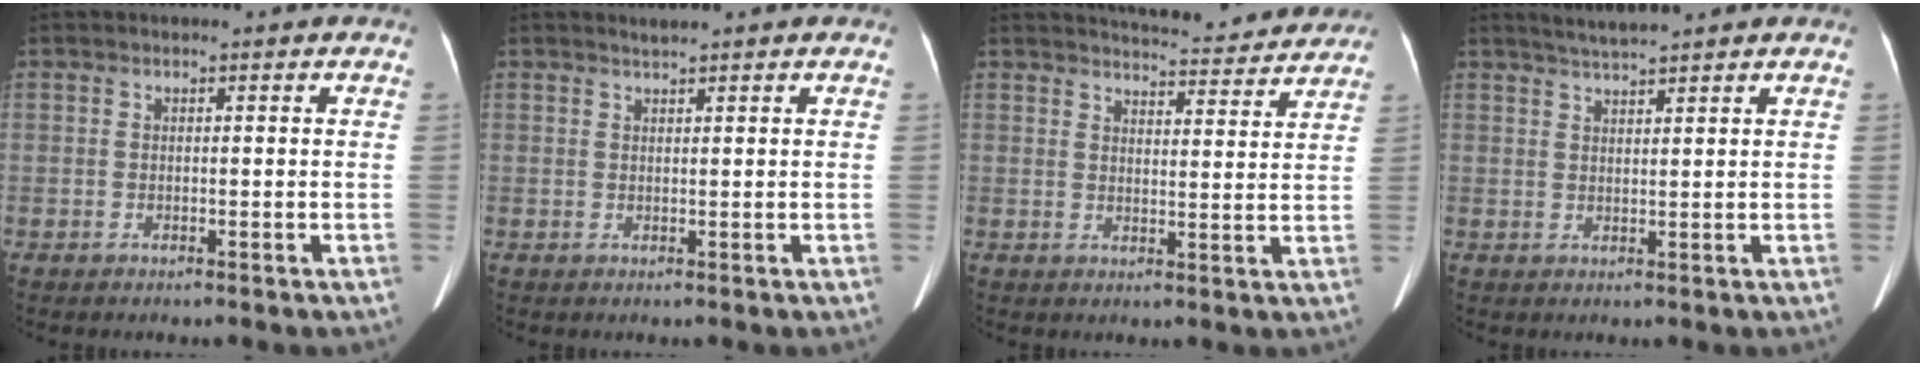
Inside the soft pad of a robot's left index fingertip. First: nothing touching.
{"total": 0.9, "force": [0.9, -0.2, 0.3], "torque": [-0.013, 0.001, 0.021]}
{"total": 11.0, "force": [10.7, 1.2, 2.3], "torque": [-0.029, -0.003, 0.126]}
{"total": 3.3, "force": [3.1, -0.5, 1.2], "torque": [-0.026, 0.011, 0.059]}